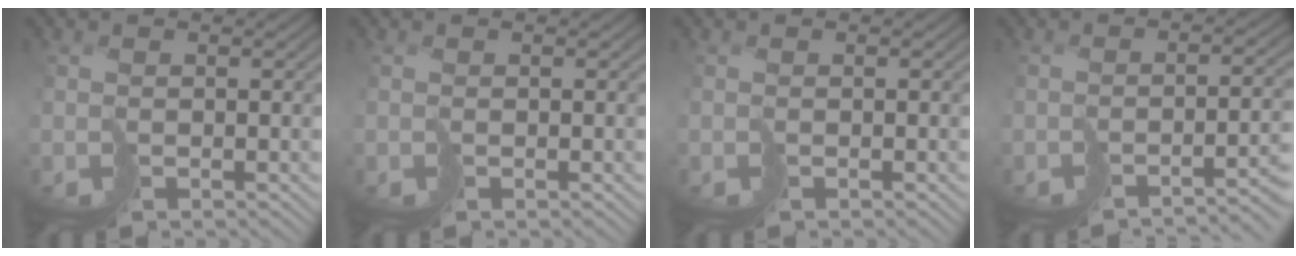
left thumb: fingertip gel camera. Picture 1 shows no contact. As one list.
[{"total": 0.0}, {"total": 0.0}, {"total": 5.1, "force": [-4.0, 0.6, 3.1], "torque": [-0.034, -0.012, -0.058]}]